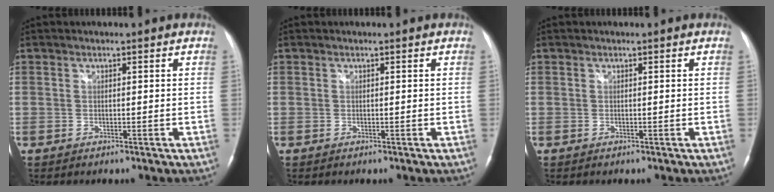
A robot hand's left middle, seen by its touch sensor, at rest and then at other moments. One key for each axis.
{"total": 0.0}
{"total": 0.0}